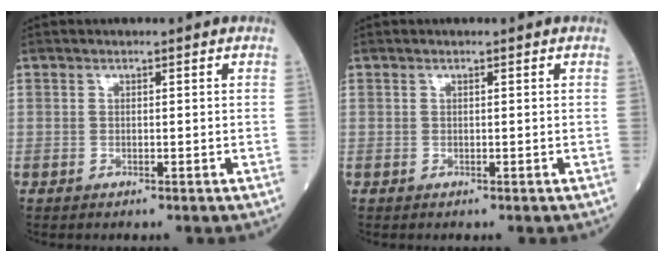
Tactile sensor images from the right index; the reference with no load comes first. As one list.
[{"total": 0.0}]